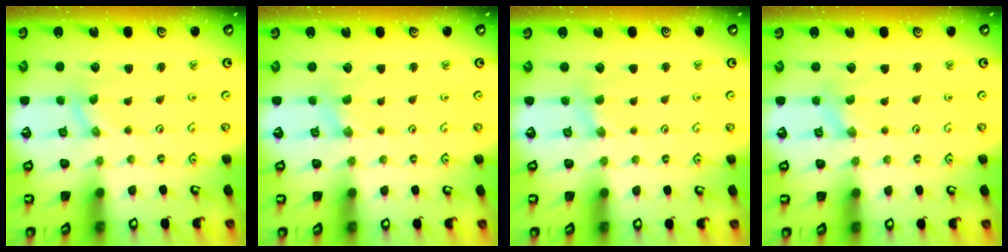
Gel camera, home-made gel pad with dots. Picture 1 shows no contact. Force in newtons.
{"total": 2.1, "press": 2.0, "slide": 0.4}
{"total": 1.9, "press": 1.8, "slide": 0.4}
{"total": 0.0}